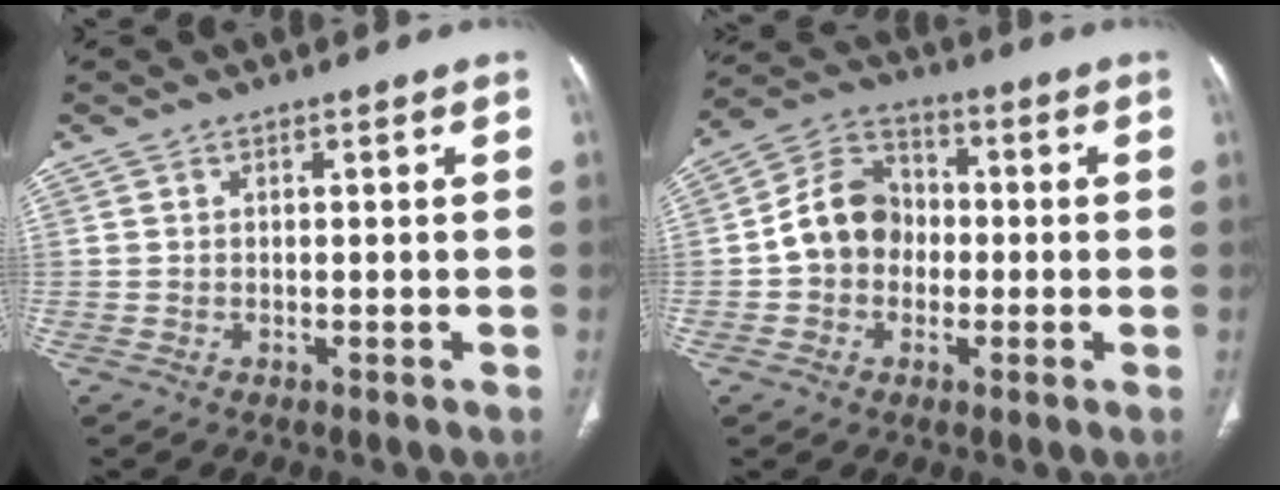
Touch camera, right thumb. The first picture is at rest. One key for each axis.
{"total": 10.5, "fx": -0.9, "fy": 8.7, "fz": 5.8, "tx": -0.085, "ty": 0.037, "tz": -0.030}